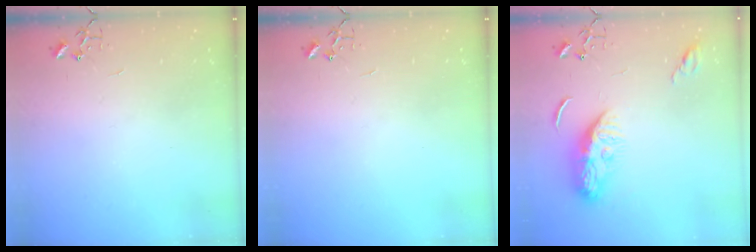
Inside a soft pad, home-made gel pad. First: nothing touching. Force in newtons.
{"total": 0.0}
{"total": 10.3, "press": 10.2, "slide": 0.9}